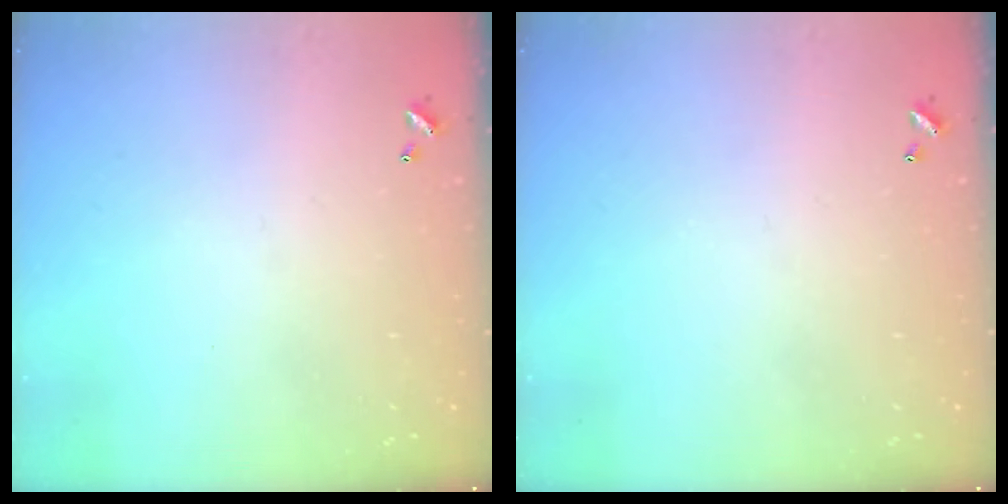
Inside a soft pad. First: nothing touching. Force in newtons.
{"total": 0.0}